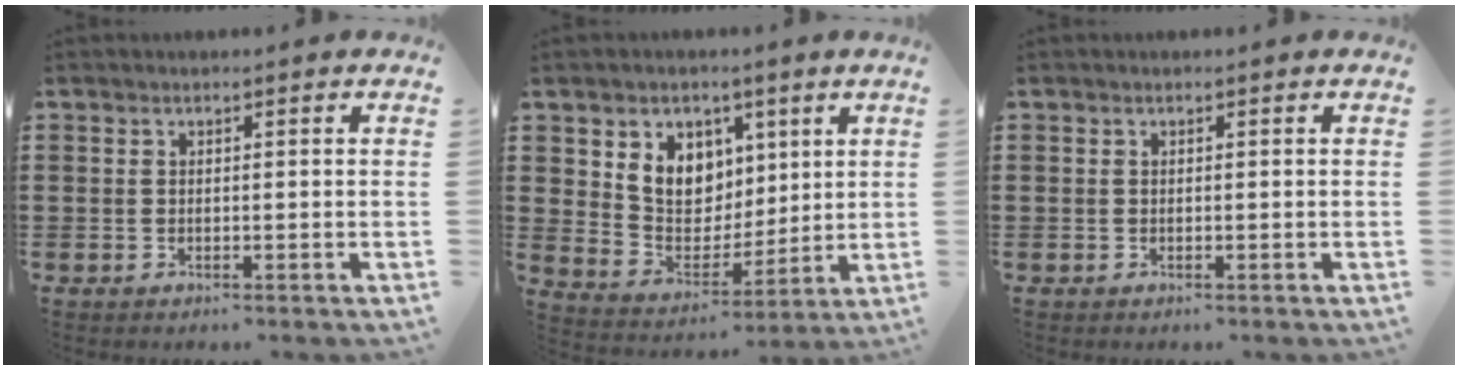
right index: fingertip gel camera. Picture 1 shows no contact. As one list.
[{"total": 7.6, "force": [3.4, 6.6, 1.9], "torque": [-0.063, -0.014, 0.064]}, {"total": 0.0}]